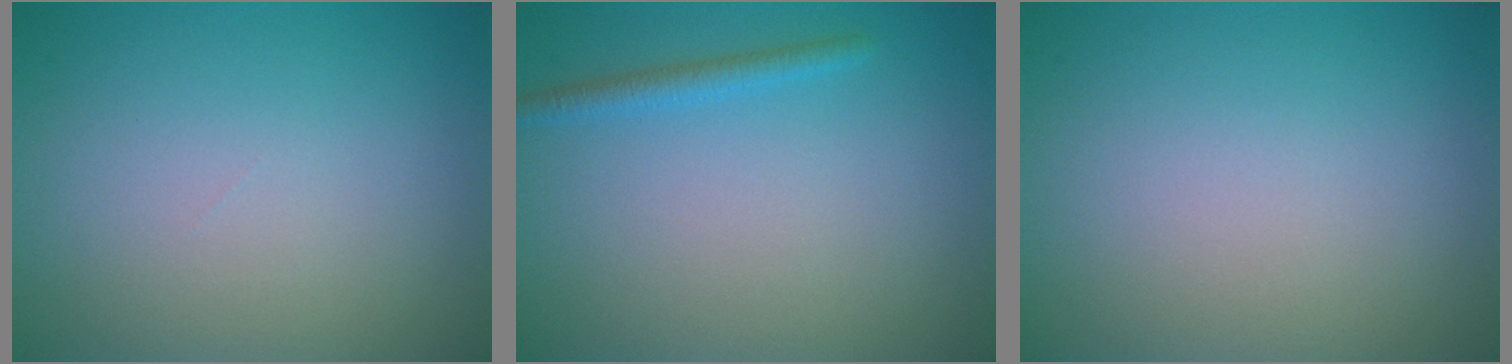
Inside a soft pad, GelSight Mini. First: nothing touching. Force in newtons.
{"total": 1.5, "press": 1.4, "slide": 0.1}
{"total": 0.0}